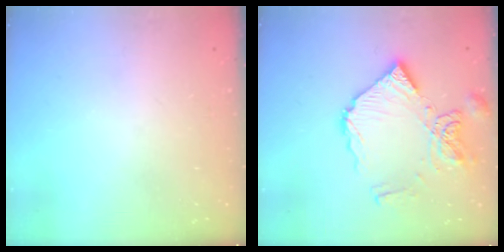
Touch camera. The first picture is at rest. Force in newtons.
{"total": 15.1, "press": 15.0, "slide": 1.8}